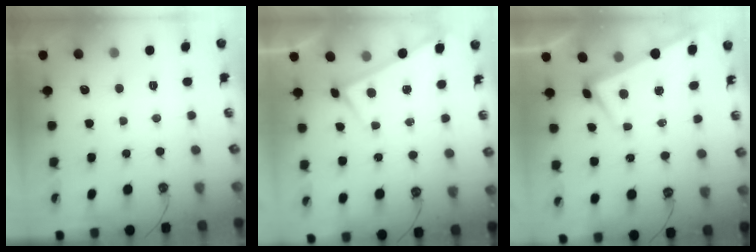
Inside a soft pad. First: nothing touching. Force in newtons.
{"total": 3.4, "press": 3.4, "slide": 0.4}
{"total": 1.0, "press": 0.7, "slide": 0.7}